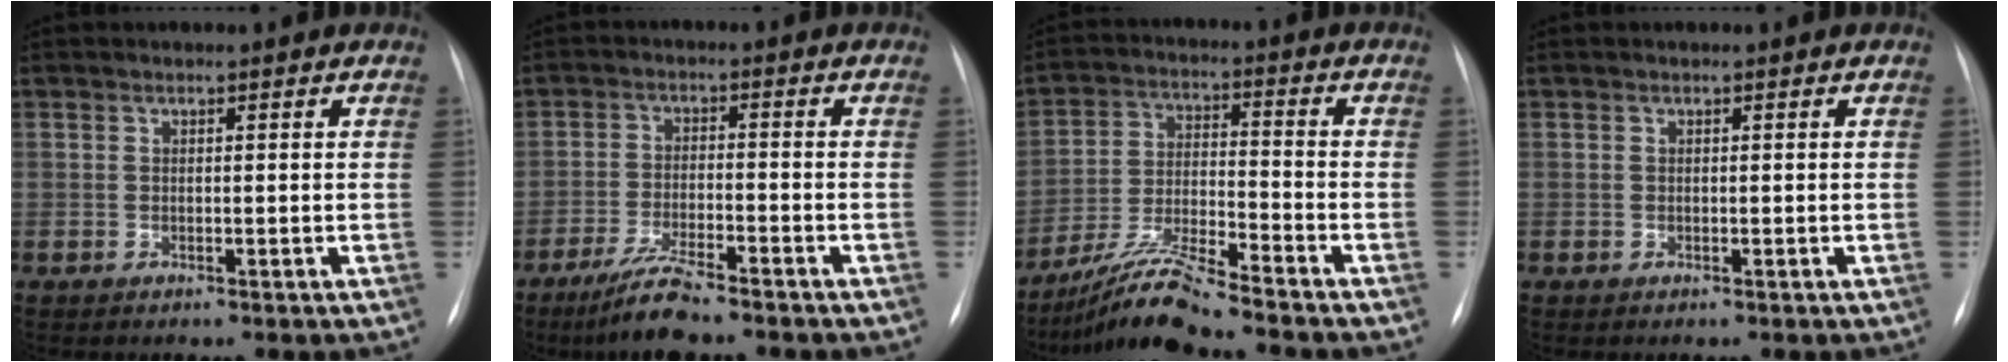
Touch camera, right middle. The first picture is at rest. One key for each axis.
{"total": 7.4, "fx": -5.9, "fy": 0.6, "fz": 4.4, "tx": -0.091, "ty": -0.022, "tz": -0.107}
{"total": 10.1, "fx": -8.9, "fy": -0.9, "fz": 4.7, "tx": -0.094, "ty": -0.015, "tz": -0.168}
{"total": 0.0}